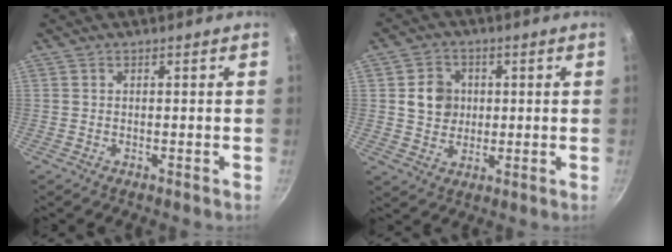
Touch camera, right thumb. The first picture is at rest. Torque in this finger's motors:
{"motor_torque": [0.04, 0.11, 0.52, 0.48, 0.06]}